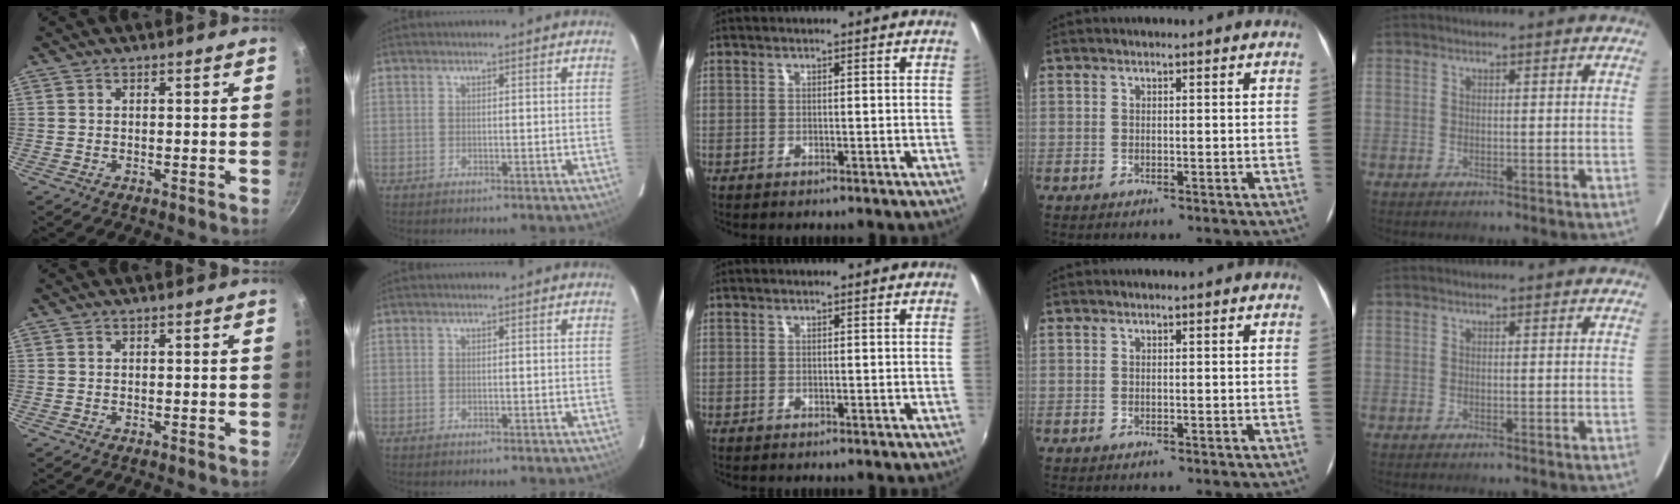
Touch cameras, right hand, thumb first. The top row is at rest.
{}